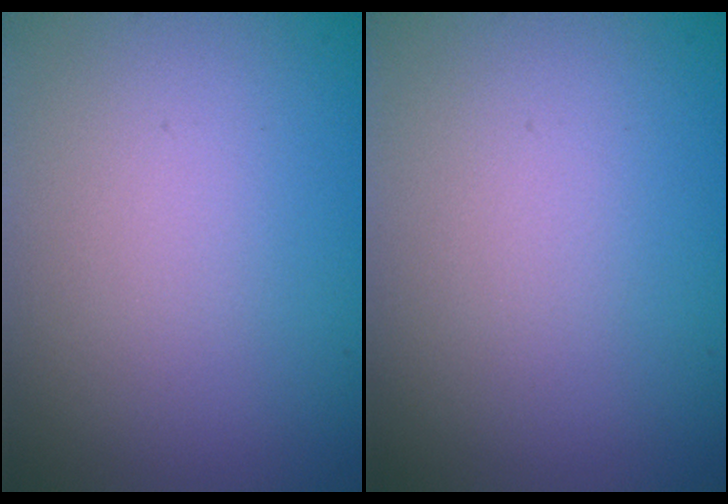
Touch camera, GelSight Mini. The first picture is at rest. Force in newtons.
{"total": 0.0}